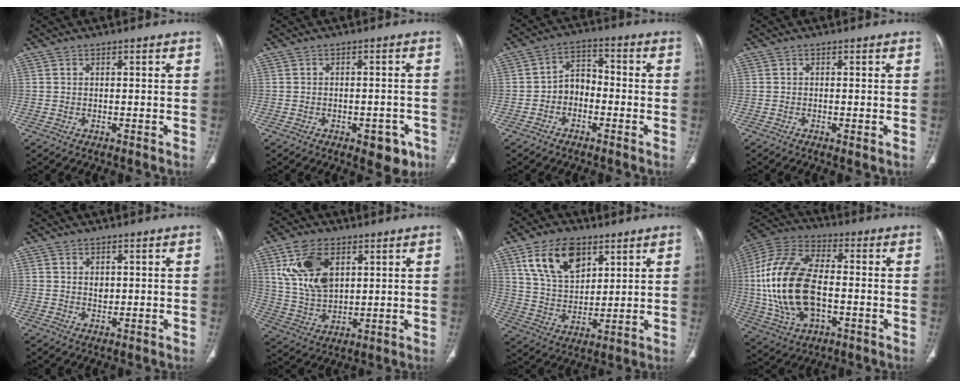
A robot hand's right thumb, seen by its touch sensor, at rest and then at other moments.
{"total": 6.0, "force": [-3.1, 3.1, 4.0], "torque": [-0.028, 0.014, -0.033]}
{"total": 5.8, "force": [-1.8, 4.4, 3.3], "torque": [-0.036, 0.032, -0.044]}
{"total": 1.2, "force": [-0.5, 0.2, 1.1], "torque": [-0.024, -0.004, -0.010]}
{"total": 1.7, "force": [0.5, 1.2, 1.1], "torque": [-0.014, -0.003, 0.011]}
{"total": 14.6, "force": [5.4, 8.5, 10.6], "torque": [-0.196, -0.015, 0.115]}
{"total": 14.0, "force": [7.2, 8.3, 8.6], "torque": [-0.126, -0.027, 0.142]}
{"total": 21.8, "force": [-1.3, 12.1, 18.1], "torque": [-0.383, 0.012, -0.020]}